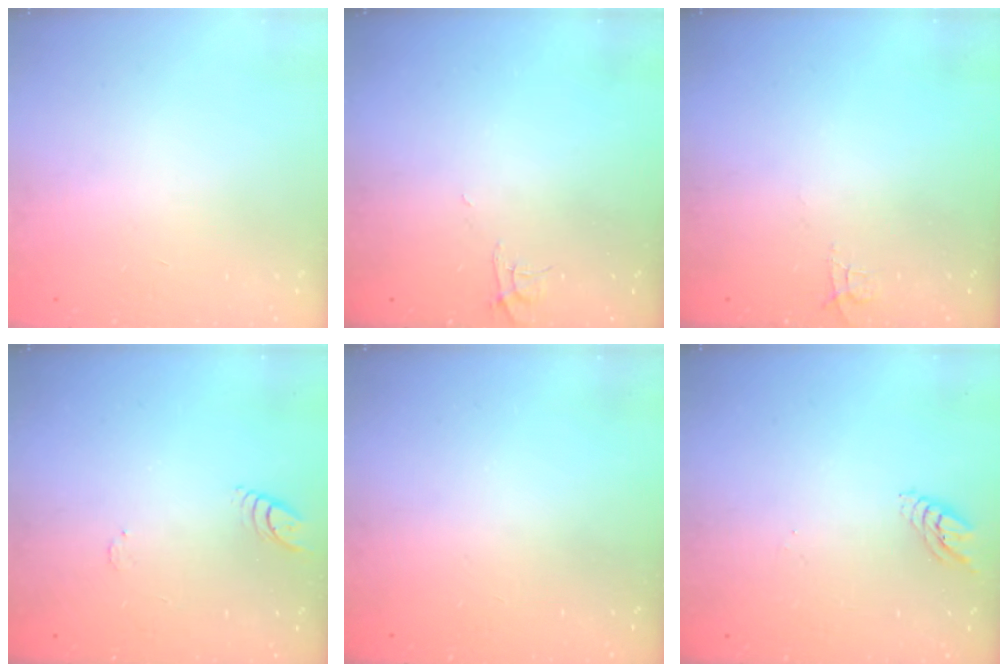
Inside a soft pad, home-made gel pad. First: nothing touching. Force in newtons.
{"total": 4.5, "press": 4.5, "slide": 0.3}
{"total": 2.9, "press": 2.9, "slide": 0.3}
{"total": 5.8, "press": 5.7, "slide": 0.5}
{"total": 0.0}
{"total": 4.9, "press": 4.9, "slide": 0.1}